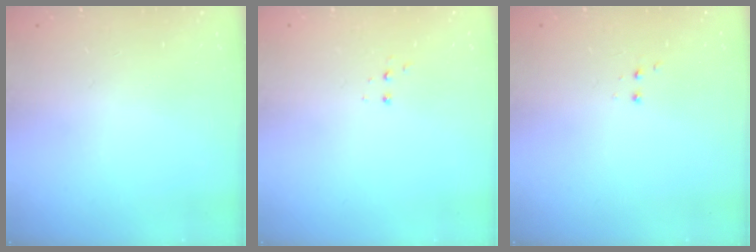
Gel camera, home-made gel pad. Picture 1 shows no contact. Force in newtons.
{"total": 2.8, "press": 2.8, "slide": 0.5}
{"total": 2.8, "press": 2.8, "slide": 0.6}